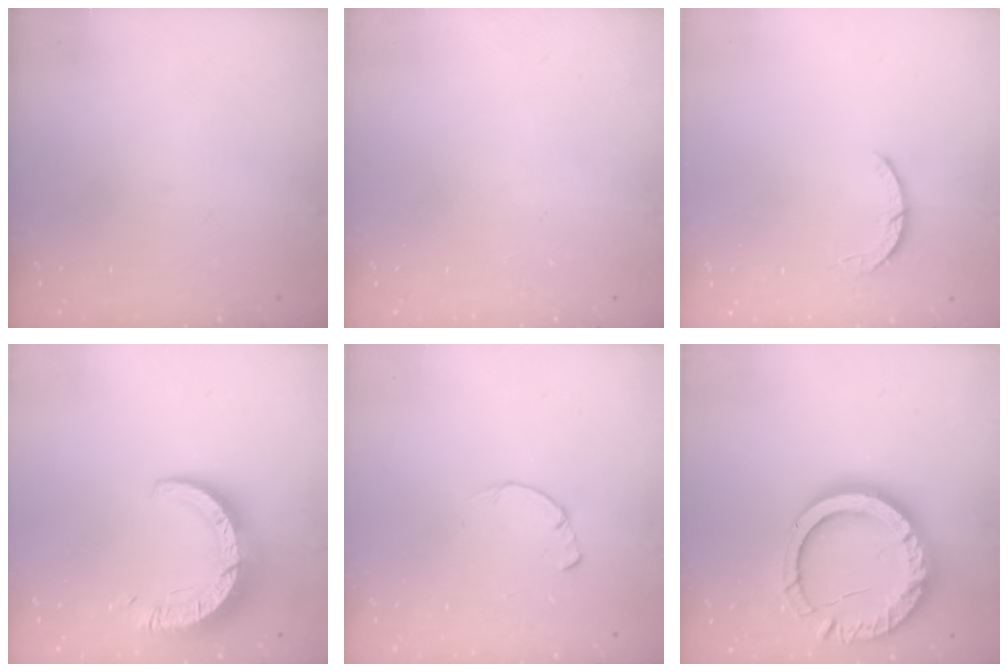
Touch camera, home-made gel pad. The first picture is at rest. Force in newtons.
{"total": 0.0}
{"total": 3.3, "press": 3.3, "slide": 0.5}
{"total": 11.2, "press": 11.2, "slide": 1.1}
{"total": 1.7, "press": 1.7, "slide": 0.2}
{"total": 19.7, "press": 19.6, "slide": 1.7}